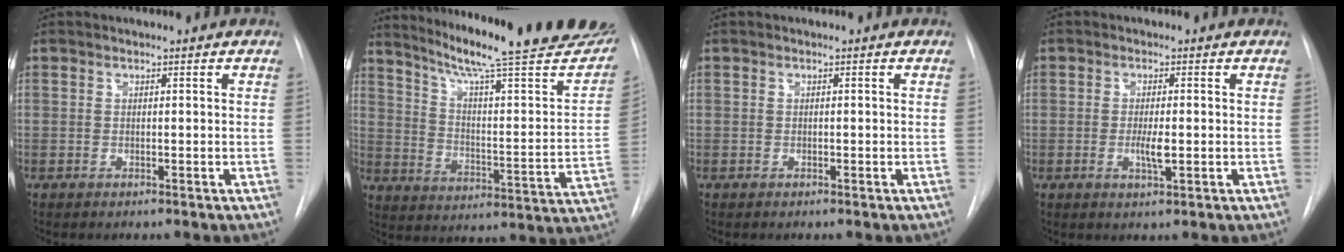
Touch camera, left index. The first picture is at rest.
{"total": 28.7, "force": [24.8, 2.3, 14.1], "torque": [-0.215, -0.078, 0.324]}
{"total": 0.0}
{"total": 3.0, "force": [-0.7, 0.6, 2.8], "torque": [-0.053, -0.006, -0.011]}